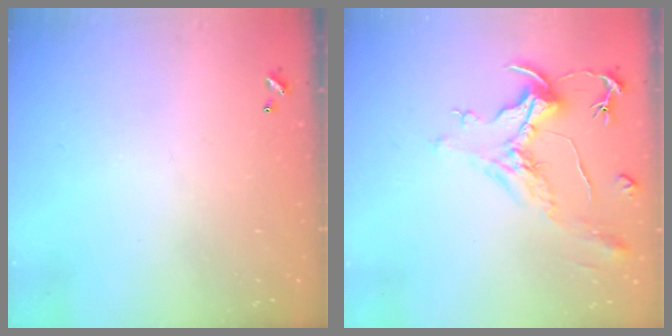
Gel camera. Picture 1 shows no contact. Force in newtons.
{"total": 2.1, "press": 1.6, "slide": 1.4}